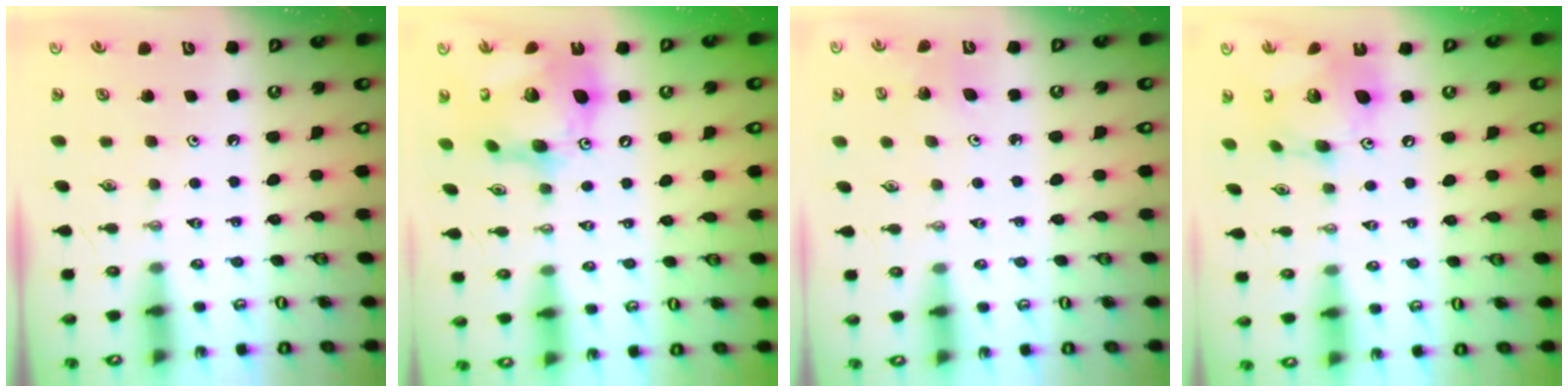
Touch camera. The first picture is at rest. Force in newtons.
{"total": 18.9, "press": 18.8, "slide": 2.2}
{"total": 2.8, "press": 2.8, "slide": 0.3}
{"total": 16.8, "press": 16.7, "slide": 1.8}